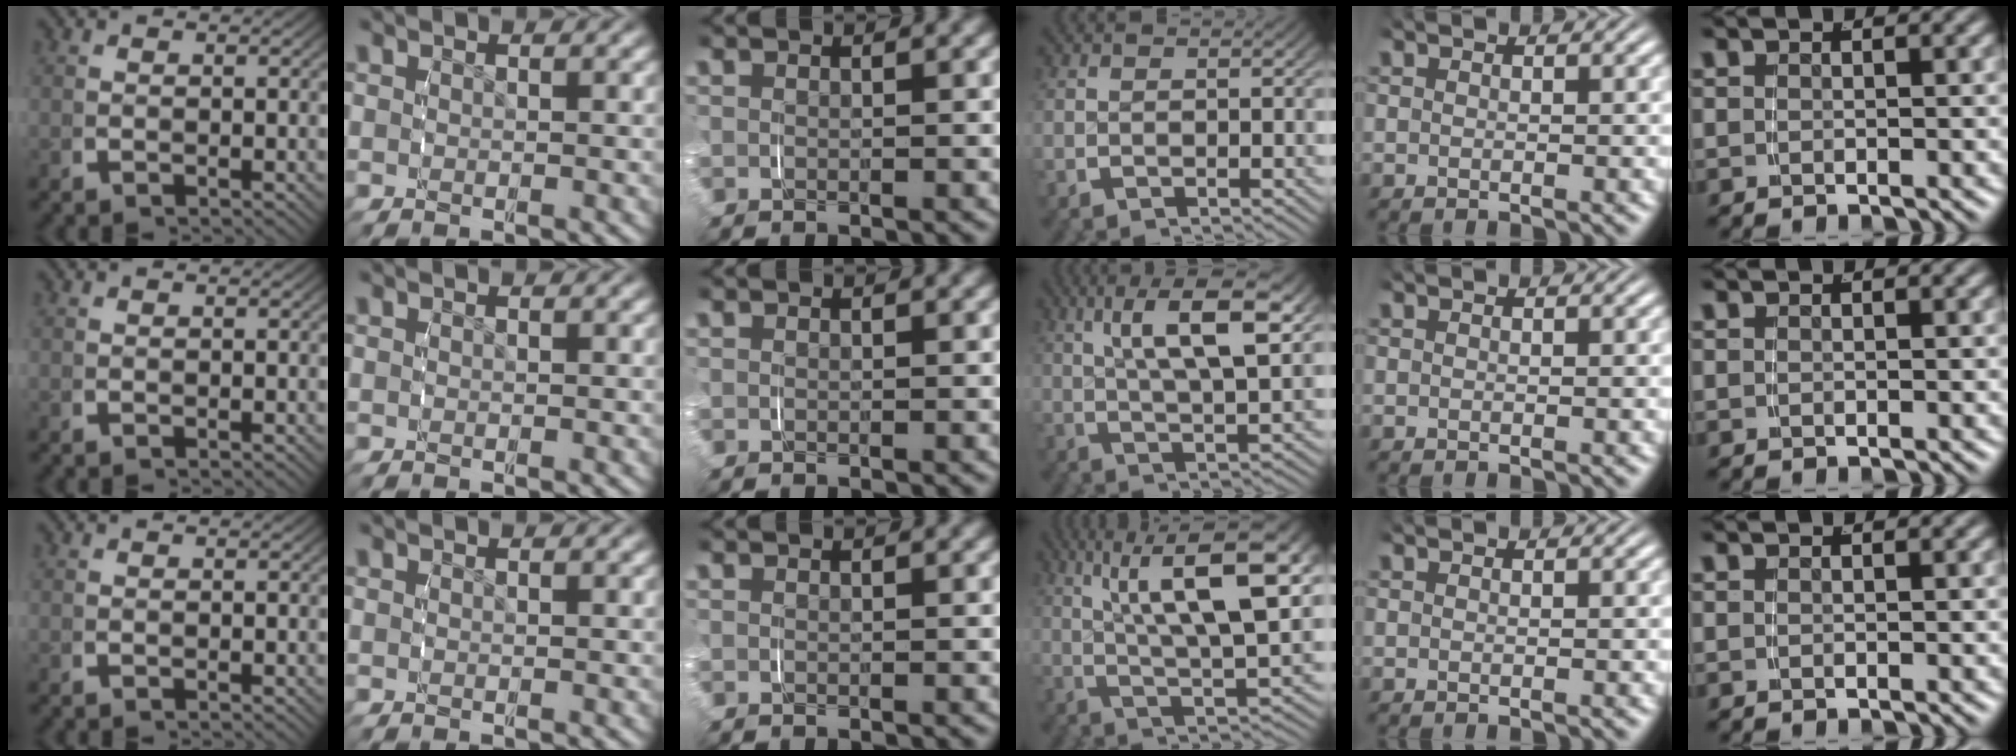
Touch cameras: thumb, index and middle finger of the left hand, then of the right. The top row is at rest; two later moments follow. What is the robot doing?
{"motion": "grasp_and_lifting", "object": "measuring cup"}